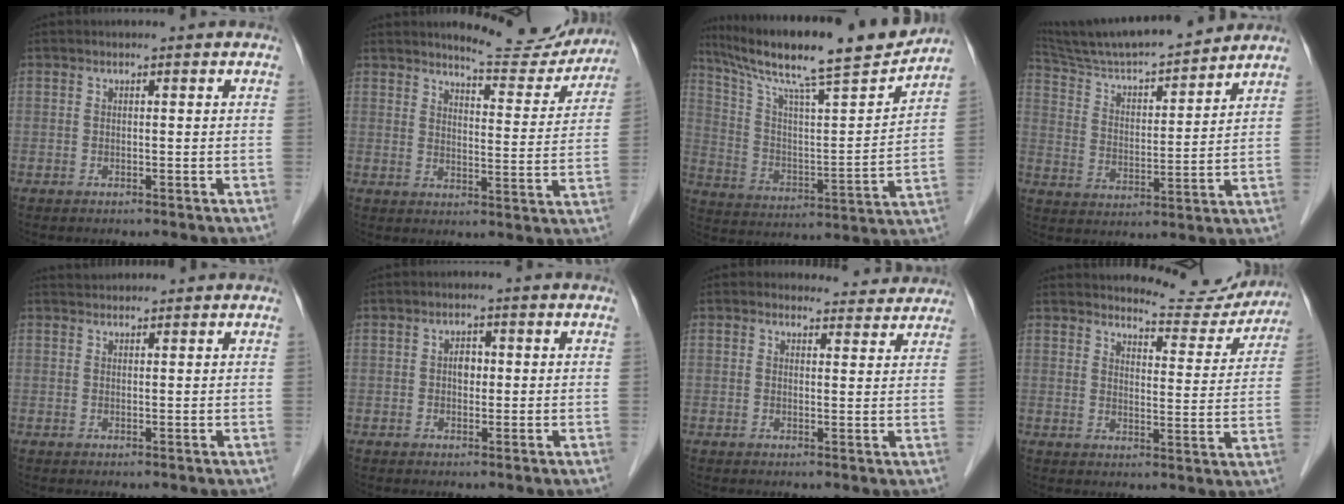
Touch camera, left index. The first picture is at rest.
{"total": 11.5, "force": [11.0, 2.0, 2.6], "torque": [-0.027, -0.028, 0.136]}
{"total": 21.1, "force": [18.2, 0.1, 10.7], "torque": [-0.183, -0.010, 0.294]}
{"total": 18.5, "force": [16.8, 0.5, 7.7], "torque": [-0.141, 0.008, 0.280]}
{"total": 1.7, "force": [1.7, 0.2, -0.1], "torque": [-0.007, 0.018, 0.036]}
{"total": 1.9, "force": [0.1, 1.3, 1.3], "torque": [-0.021, 0.005, 0.002]}
{"total": 4.6, "force": [4.3, 1.4, -0.4], "torque": [0.010, -0.001, 0.041]}
{"total": 10.8, "force": [10.6, 1.9, 0.8], "torque": [-0.004, -0.028, 0.125]}